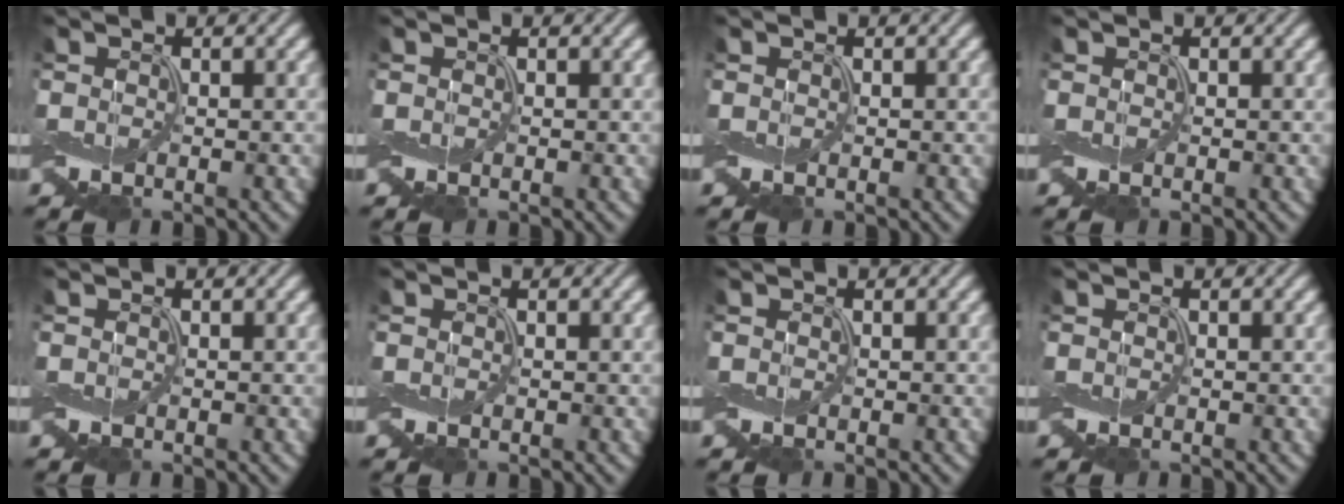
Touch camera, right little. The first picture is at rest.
{"total": 0.0}
{"total": 0.0}
{"total": 0.0}
{"total": 0.0}
{"total": 0.0}
{"total": 0.0}
{"total": 0.0}